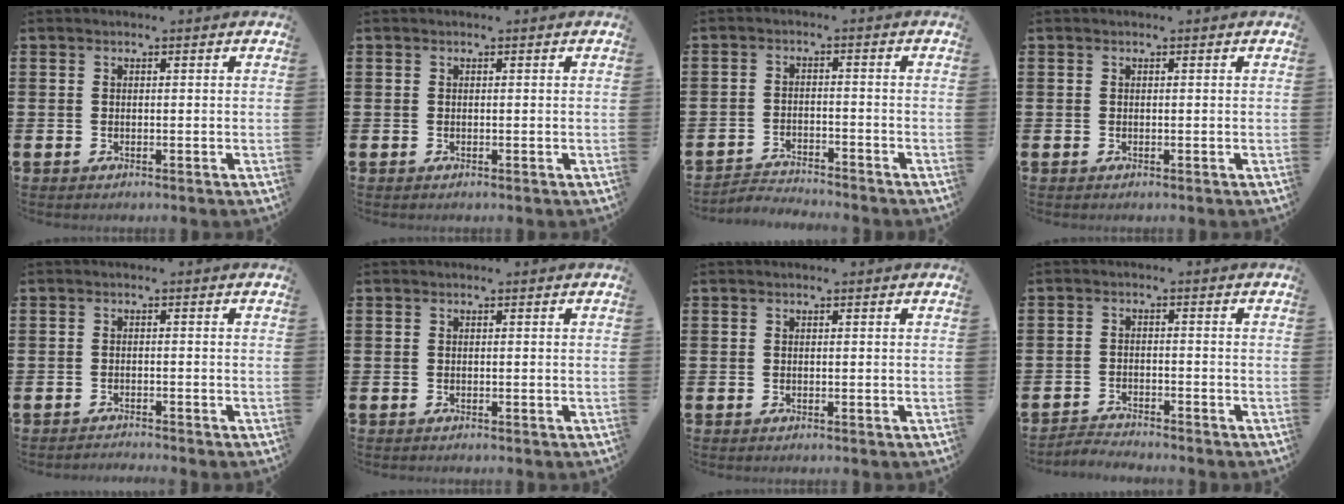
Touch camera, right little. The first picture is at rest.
{"total": 0.0}
{"total": 2.6, "force": [-2.6, 0.1, 0.0], "torque": [-0.006, 0.003, -0.057]}
{"total": 0.0}
{"total": 1.1, "force": [-1.1, -0.1, -0.1], "torque": [0.000, 0.002, -0.023]}
{"total": 0.0}
{"total": 0.0}
{"total": 2.2, "force": [-2.2, -0.1, -0.1], "torque": [-0.004, 0.003, -0.047]}